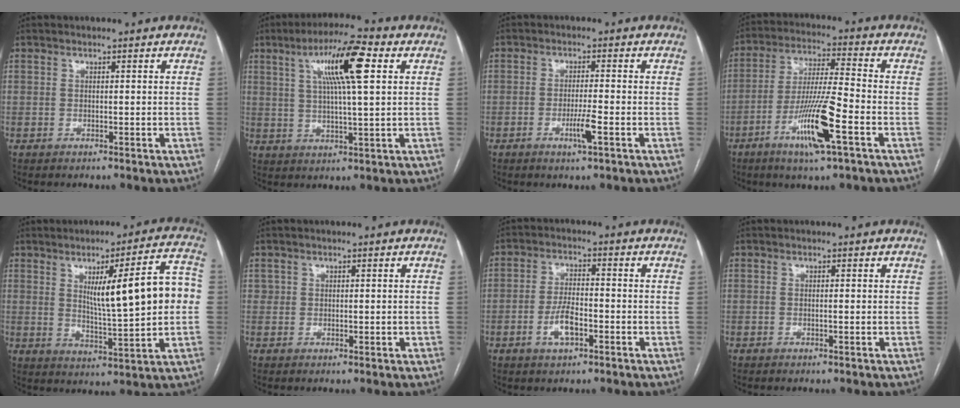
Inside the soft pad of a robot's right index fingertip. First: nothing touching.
{"total": 11.3, "force": [3.9, 0.9, 10.5], "torque": [-0.183, 0.017, 0.064]}
{"total": 3.6, "force": [-1.5, -0.2, 3.2], "torque": [-0.061, -0.006, -0.029]}
{"total": 12.2, "force": [-5.3, 0.2, 11.0], "torque": [-0.212, -0.015, -0.100]}
{"total": 14.3, "force": [1.9, 1.5, 14.1], "torque": [-0.199, 0.018, 0.034]}
{"total": 1.2, "force": [0.3, 1.1, 0.4], "torque": [-0.002, 0.006, 0.007]}
{"total": 5.3, "force": [-2.2, 1.9, 4.4], "torque": [-0.088, 0.005, -0.039]}
{"total": 0.0}